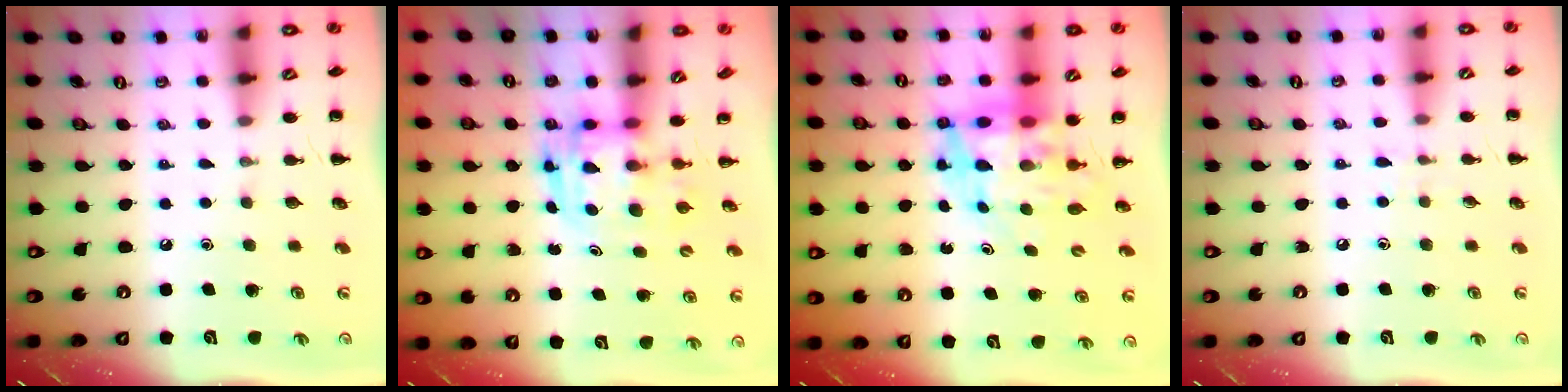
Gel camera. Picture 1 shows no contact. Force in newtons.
{"total": 3.4, "press": 3.3, "slide": 0.7}
{"total": 7.9, "press": 7.8, "slide": 1.7}
{"total": 3.8, "press": 3.5, "slide": 1.5}